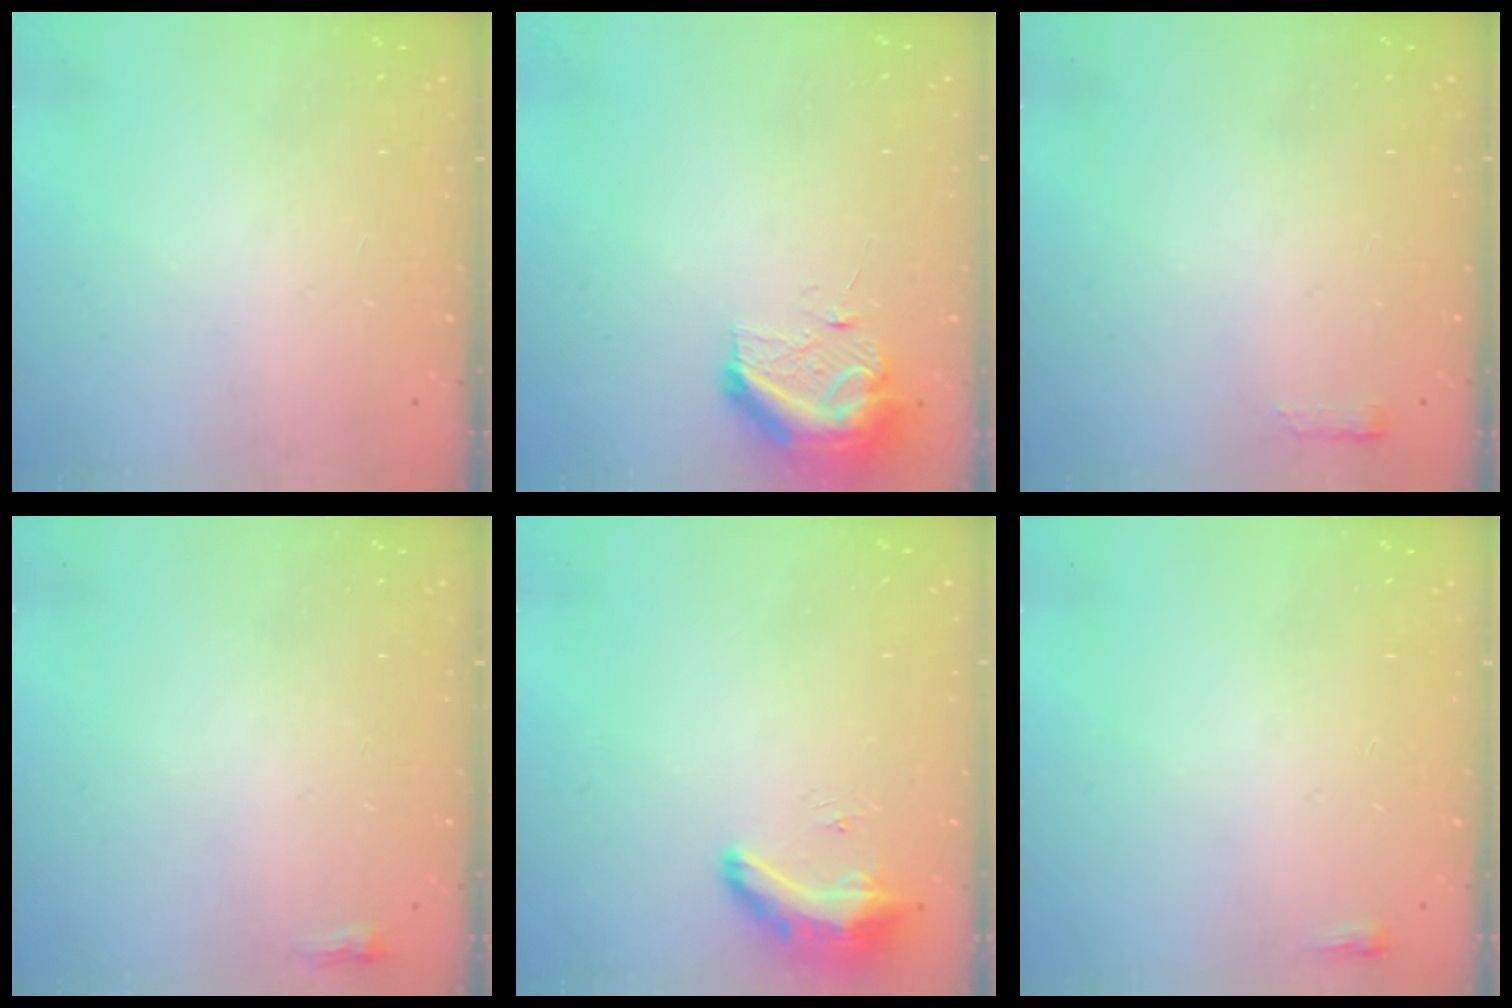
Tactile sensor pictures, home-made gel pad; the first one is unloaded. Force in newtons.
{"total": 10.2, "press": 10.2, "slide": 0.3}
{"total": 2.4, "press": 2.4, "slide": 0.4}
{"total": 2.2, "press": 2.2, "slide": 0.6}
{"total": 9.2, "press": 8.9, "slide": 2.4}
{"total": 2.0, "press": 2.0, "slide": 0.5}